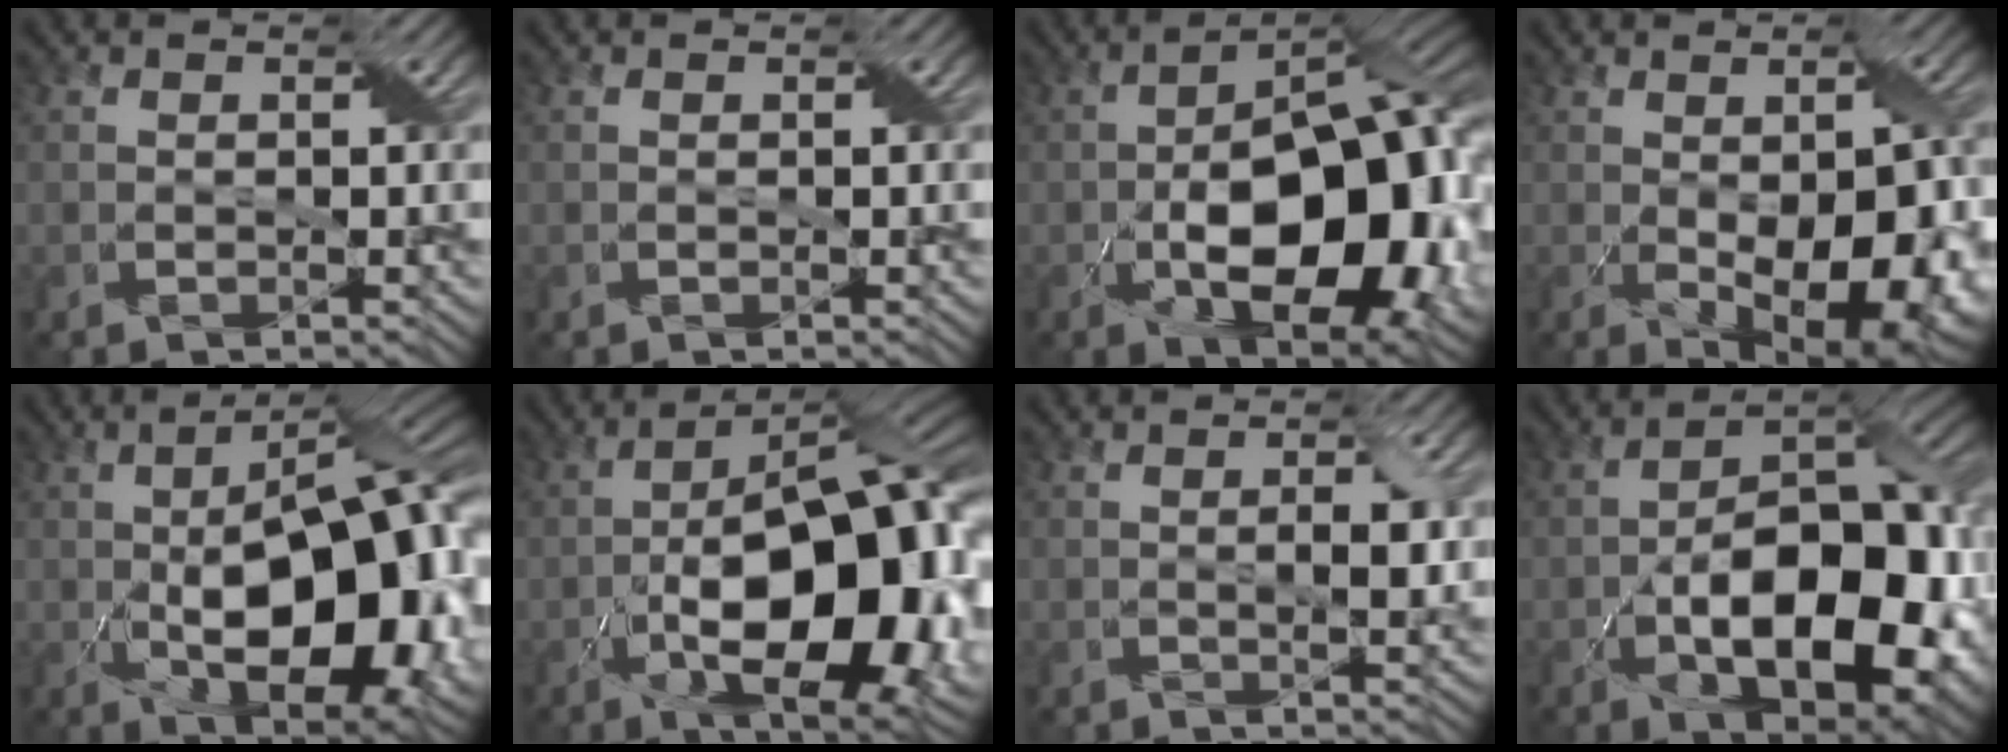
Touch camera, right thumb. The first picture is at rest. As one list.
[{"total": 0.0}, {"total": 18.1, "force": [-4.3, 9.2, 15.0], "torque": [-0.218, -0.020, -0.059]}, {"total": 12.8, "force": [-3.0, 6.6, 10.5], "torque": [-0.148, -0.043, -0.018]}, {"total": 18.1, "force": [-2.7, 8.5, 15.7], "torque": [-0.219, -0.011, -0.037]}, {"total": 19.7, "force": [-5.2, 9.0, 16.8], "torque": [-0.239, -0.005, -0.080]}, {"total": 2.6, "force": [0.1, 0.9, 2.5], "torque": [-0.042, 0.000, 0.005]}, {"total": 16.1, "force": [-4.7, 8.2, 13.0], "torque": [-0.178, -0.016, -0.074]}]